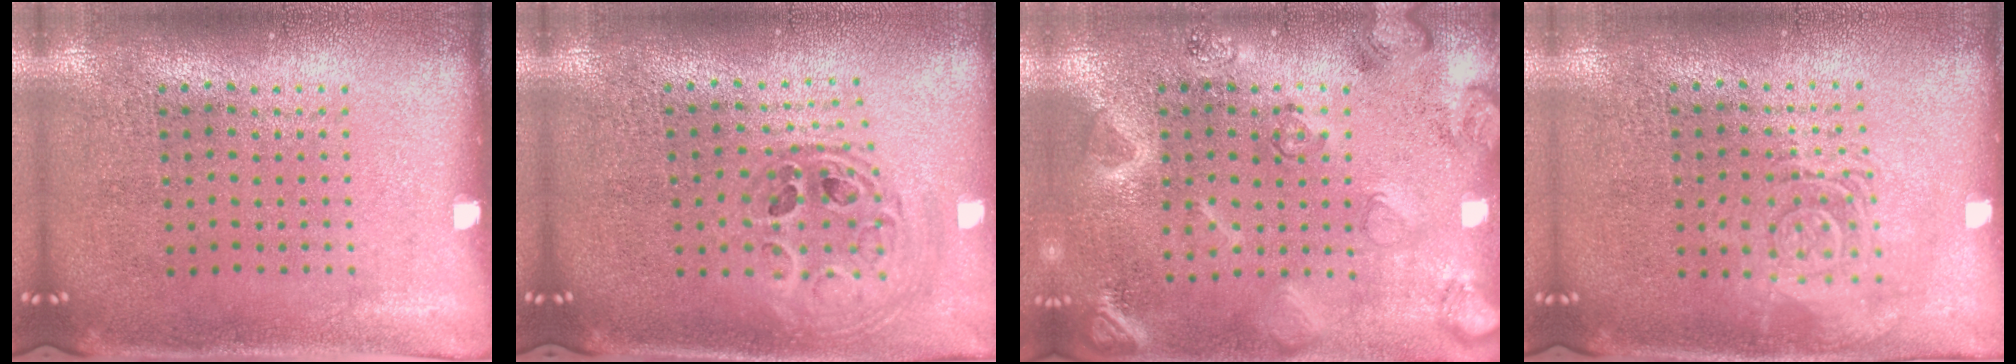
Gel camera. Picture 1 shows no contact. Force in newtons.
{"total": 1.0, "press": 1.0, "slide": 0.2}
{"total": 2.3, "press": 2.3, "slide": 0.3}
{"total": 2.8, "press": 2.8, "slide": 0.4}